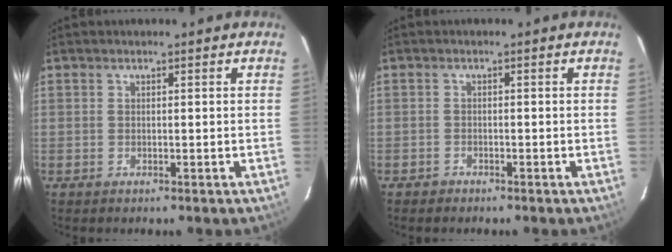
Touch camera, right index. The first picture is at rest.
{"total": 1.4, "force": [-1.1, 0.8, -0.2], "torque": [-0.003, 0.003, -0.019]}